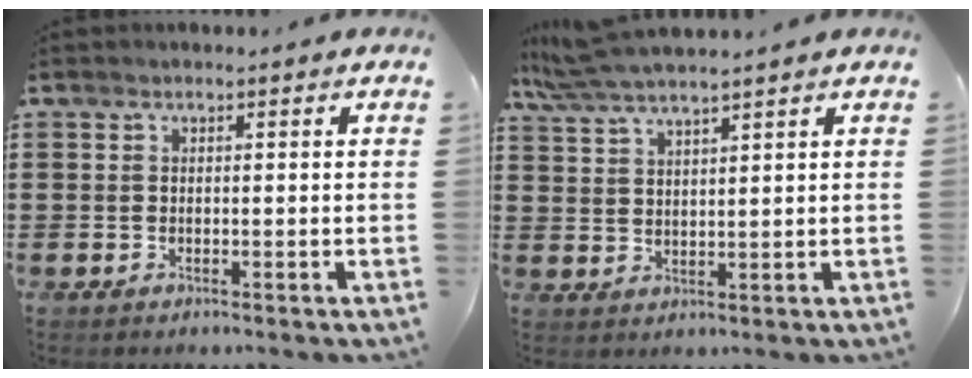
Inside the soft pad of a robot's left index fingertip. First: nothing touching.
{"total": 4.9, "force": [4.2, 0.4, 2.5], "torque": [-0.062, -0.010, 0.076]}